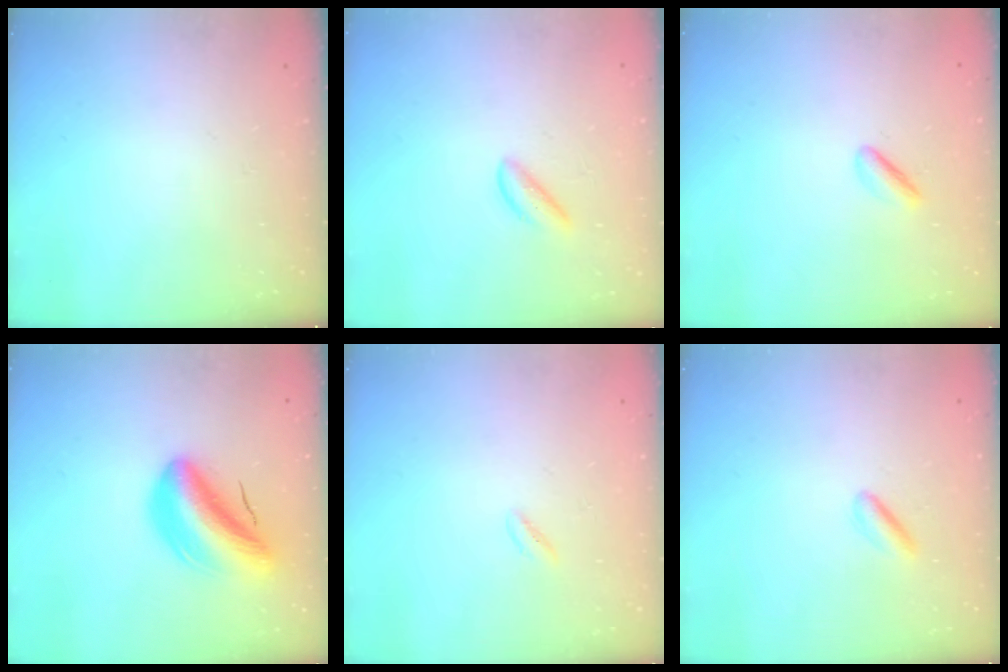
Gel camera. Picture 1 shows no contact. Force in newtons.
{"total": 2.3, "press": 2.3, "slide": 0.3}
{"total": 2.2, "press": 1.8, "slide": 1.3}
{"total": 10.9, "press": 10.4, "slide": 3.5}
{"total": 0.6, "press": 0.3, "slide": 0.6}
{"total": 2.4, "press": 2.2, "slide": 0.8}